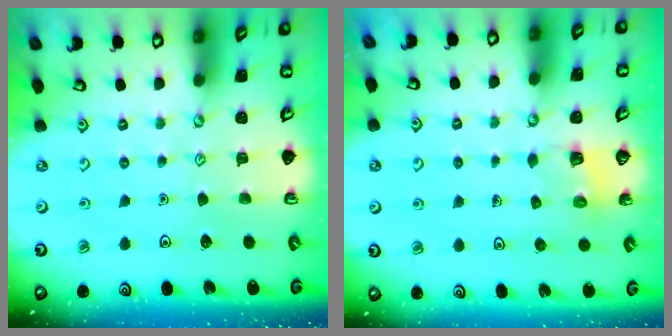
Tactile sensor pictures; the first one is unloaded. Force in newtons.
{"total": 2.6, "press": 2.6, "slide": 0.3}